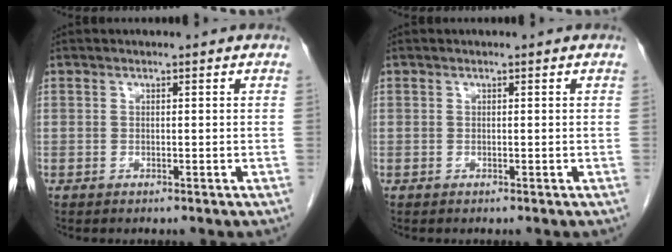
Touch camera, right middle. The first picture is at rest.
{"total": 0.0}